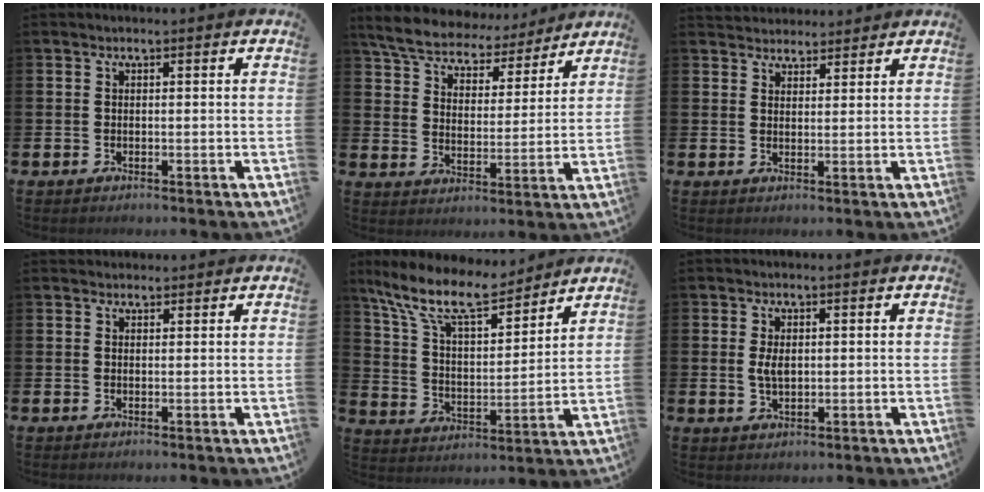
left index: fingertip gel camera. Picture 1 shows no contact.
{"total": 7.4, "force": [7.0, 2.1, 1.6], "torque": [-0.062, -0.045, 0.122]}
{"total": 3.4, "force": [3.2, 1.1, -0.3], "torque": [-0.002, -0.012, 0.060]}
{"total": 1.5, "force": [1.4, 0.5, -0.1], "torque": [0.010, 0.000, 0.024]}
{"total": 11.7, "force": [10.0, 3.3, 5.1], "torque": [-0.135, -0.052, 0.178]}
{"total": 2.8, "force": [0.6, 1.6, 2.3], "torque": [-0.036, 0.002, 0.007]}